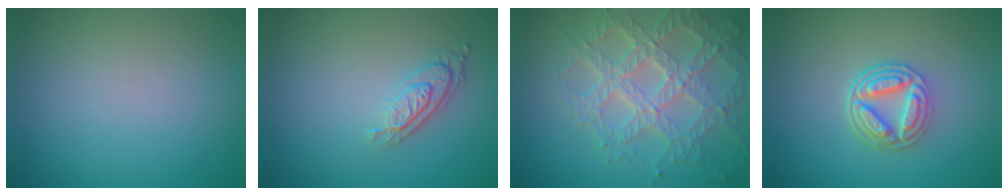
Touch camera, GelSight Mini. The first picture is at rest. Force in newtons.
{"total": 2.9, "press": 2.2, "slide": 1.9}
{"total": 7.0, "press": 5.1, "slide": 4.8}
{"total": 4.5, "press": 3.7, "slide": 2.6}